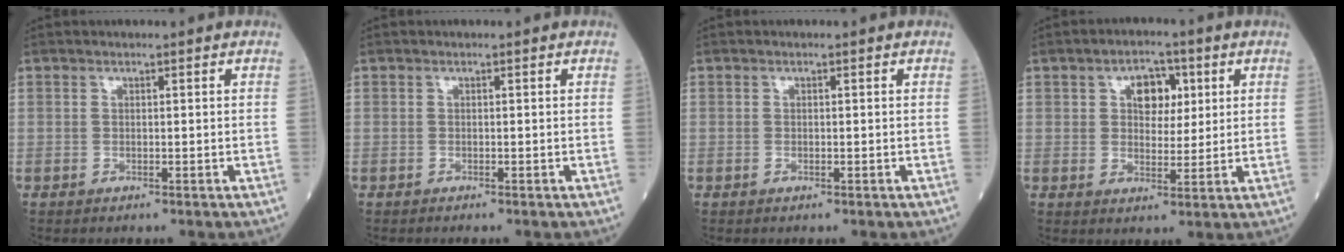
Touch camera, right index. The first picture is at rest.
{"total": 0.0}
{"total": 0.0}
{"total": 5.5, "force": [1.9, 3.4, 3.9], "torque": [-0.058, 0.014, 0.031]}